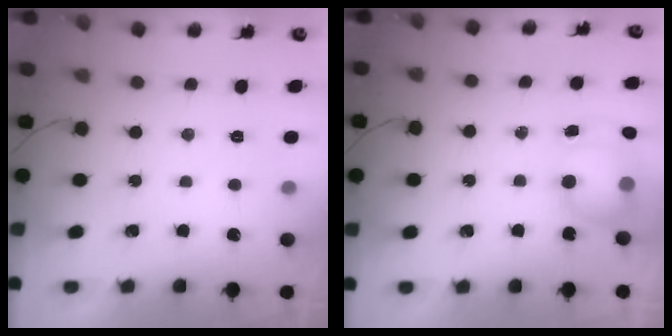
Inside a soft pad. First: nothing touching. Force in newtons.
{"total": 7.8, "press": 7.7, "slide": 1.1}